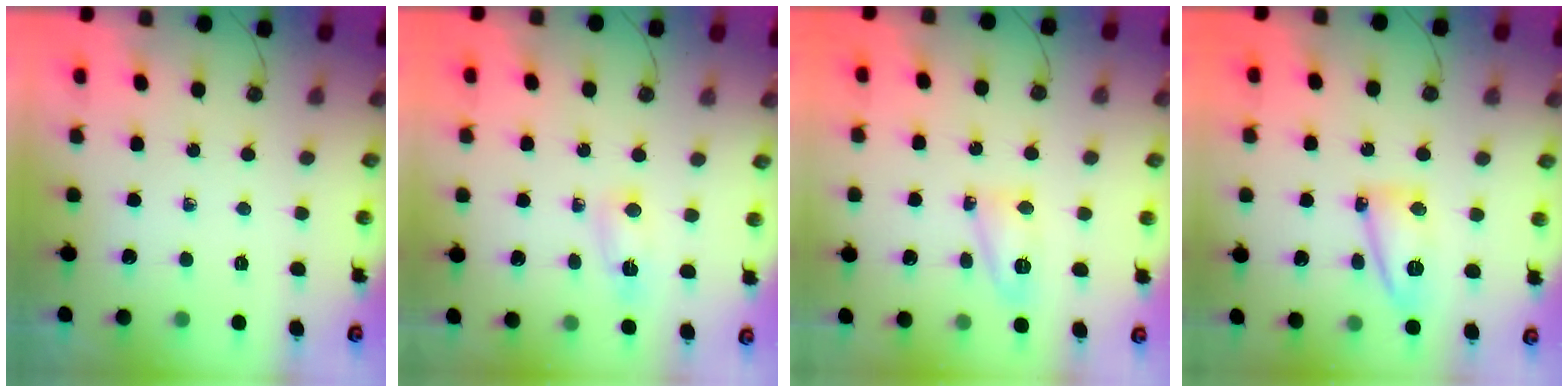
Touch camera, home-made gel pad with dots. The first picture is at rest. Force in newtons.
{"total": 3.0, "press": 2.7, "slide": 1.4}
{"total": 8.4, "press": 8.4, "slide": 0.9}
{"total": 8.9, "press": 8.9, "slide": 0.6}